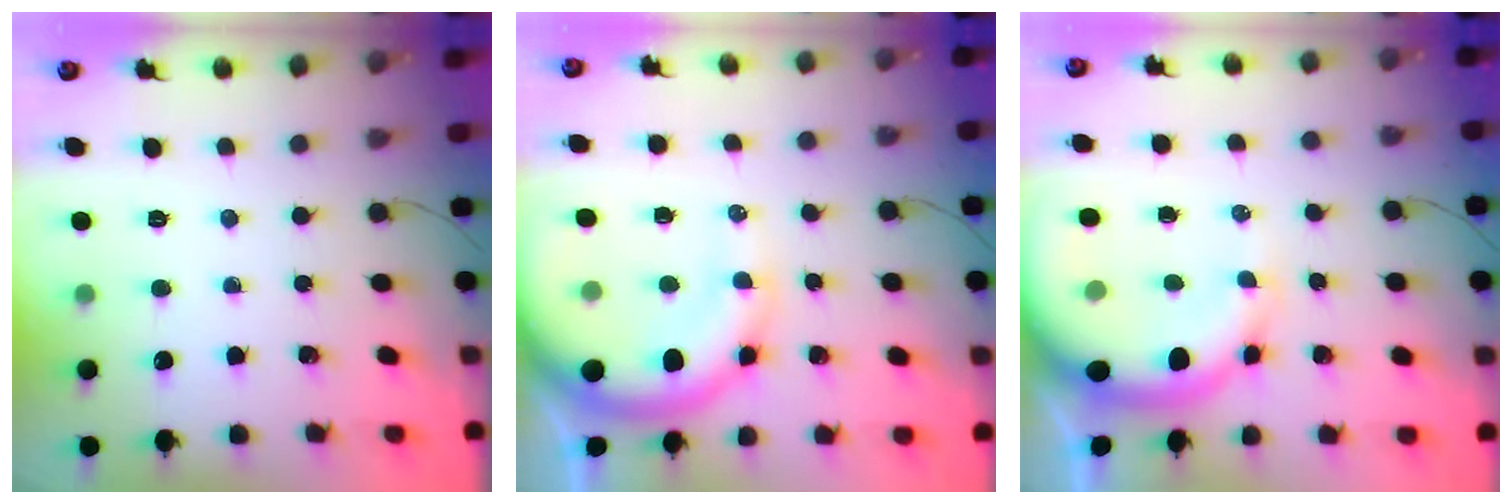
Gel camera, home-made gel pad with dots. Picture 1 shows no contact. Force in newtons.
{"total": 13.7, "press": 13.4, "slide": 2.8}
{"total": 11.6, "press": 11.4, "slide": 2.2}